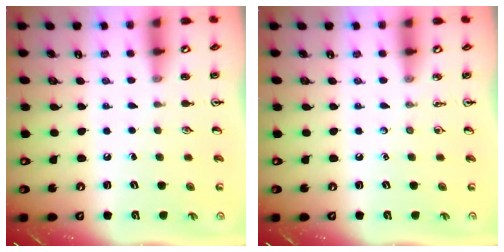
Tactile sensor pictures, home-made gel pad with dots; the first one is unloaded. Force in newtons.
{"total": 0.0}